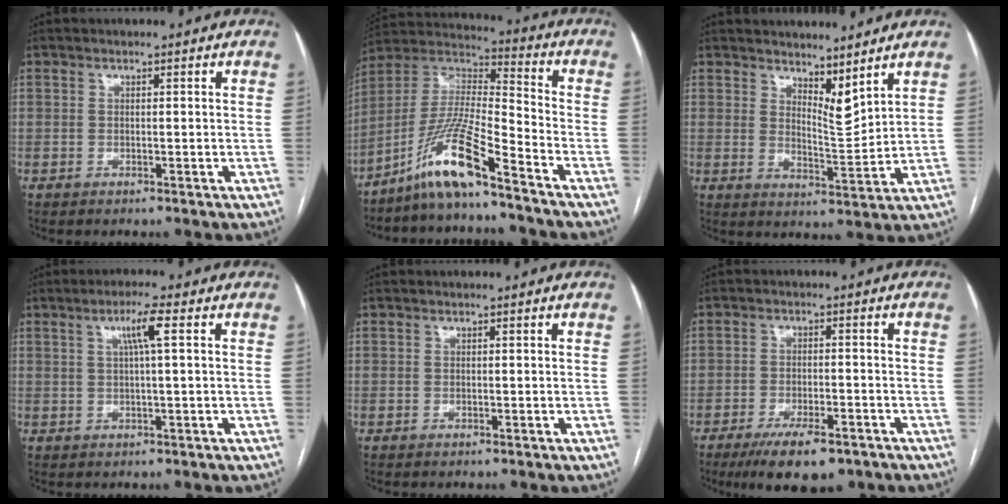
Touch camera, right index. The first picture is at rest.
{"total": 12.6, "force": [-8.8, 0.1, 8.9], "torque": [-0.189, -0.002, -0.171]}
{"total": 5.3, "force": [4.3, 1.1, 2.9], "torque": [-0.052, -0.018, 0.080]}
{"total": 4.1, "force": [1.3, -0.4, 3.9], "torque": [-0.072, 0.005, 0.024]}
{"total": 0.0}
{"total": 8.7, "force": [-6.0, 2.8, 5.7], "torque": [-0.092, -0.009, -0.094]}